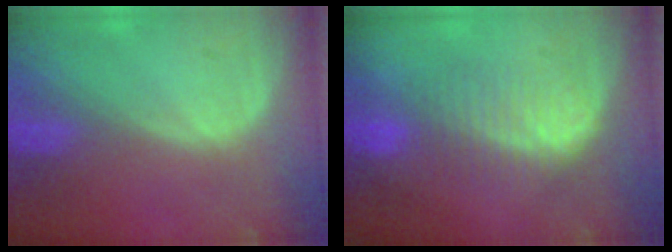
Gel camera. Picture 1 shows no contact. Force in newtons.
{"total": 6.9, "press": 6.6, "slide": 1.8}